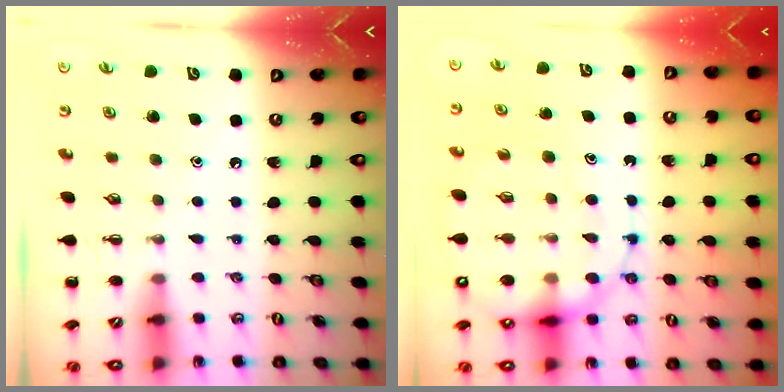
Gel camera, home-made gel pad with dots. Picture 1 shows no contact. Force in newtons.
{"total": 17.0, "press": 16.8, "slide": 3.0}